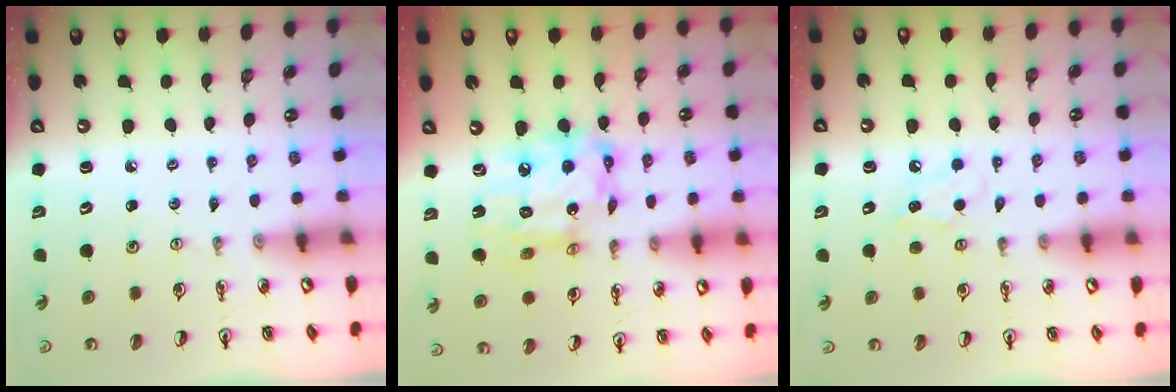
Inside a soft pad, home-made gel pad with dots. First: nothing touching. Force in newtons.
{"total": 15.1, "press": 14.9, "slide": 1.8}
{"total": 5.1, "press": 4.9, "slide": 1.4}